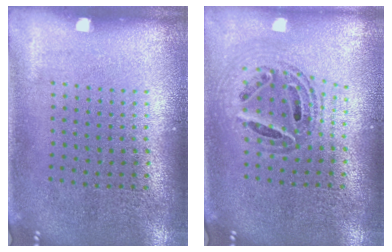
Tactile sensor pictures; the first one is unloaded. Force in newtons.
{"total": 0.9, "press": 0.9, "slide": 0.2}